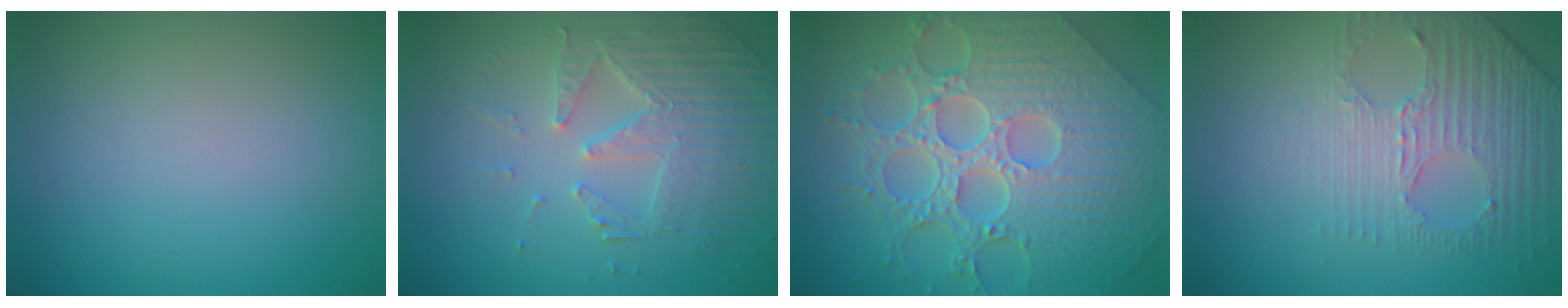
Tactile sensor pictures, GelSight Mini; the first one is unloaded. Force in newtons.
{"total": 4.2, "press": 3.9, "slide": 1.6}
{"total": 9.4, "press": 6.9, "slide": 6.3}
{"total": 4.4, "press": 3.1, "slide": 3.1}